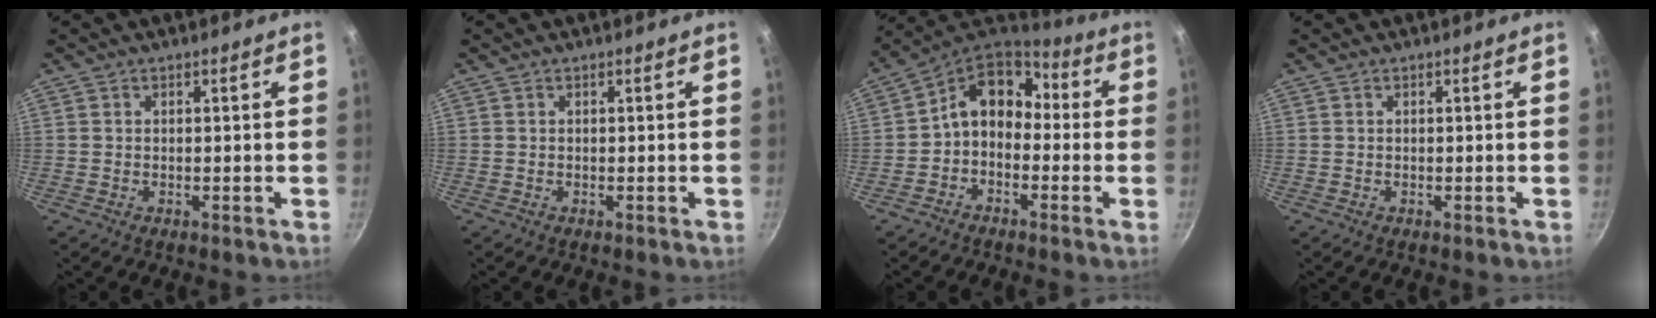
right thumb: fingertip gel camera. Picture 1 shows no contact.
{"total": 0.0}
{"total": 11.3, "force": [-1.1, 8.3, 7.6], "torque": [-0.088, 0.053, -0.039]}
{"total": 0.0}